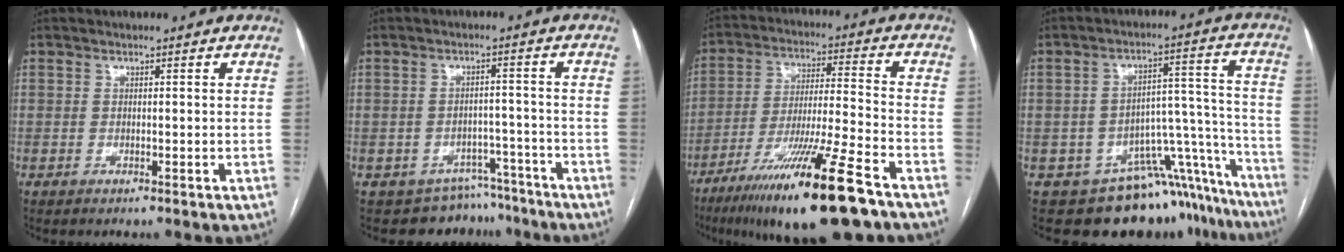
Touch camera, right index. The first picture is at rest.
{"total": 7.5, "force": [-6.1, 4.3, -0.3], "torque": [0.020, 0.031, -0.077]}
{"total": 19.5, "force": [-12.6, 0.6, 14.9], "torque": [-0.247, -0.041, -0.217]}
{"total": 16.3, "force": [-14.4, 6.8, 3.8], "torque": [0.019, 0.087, -0.180]}